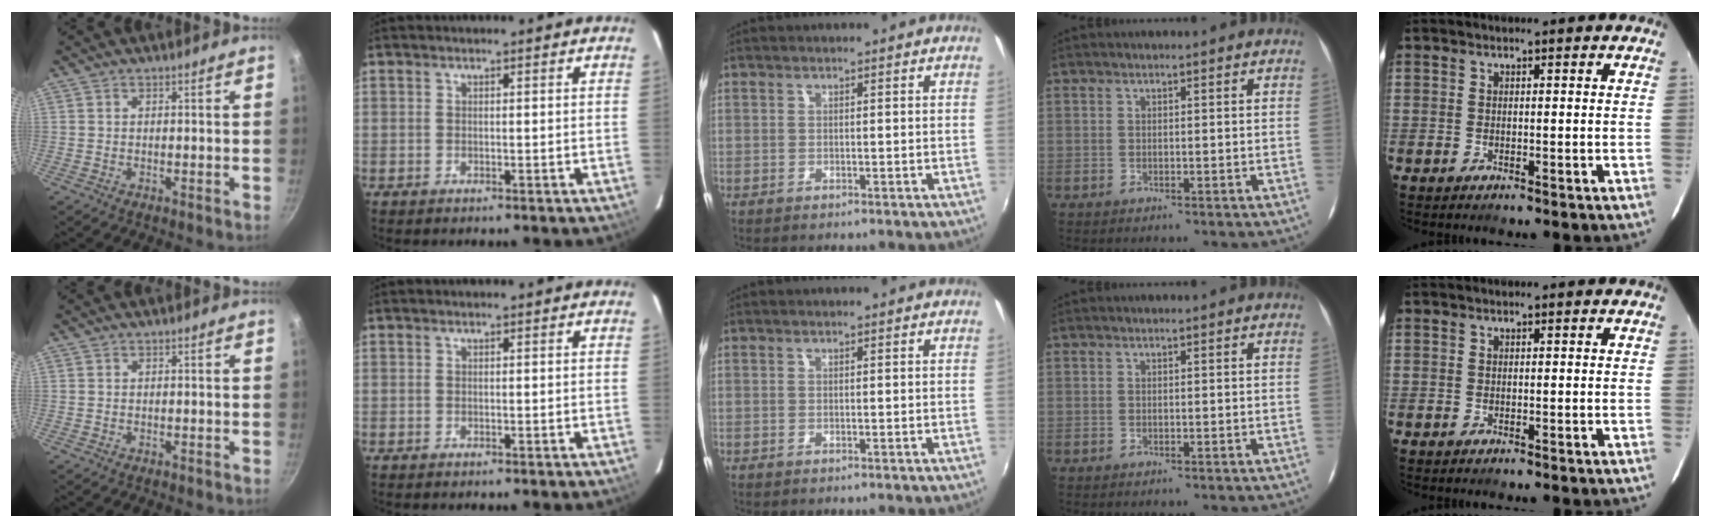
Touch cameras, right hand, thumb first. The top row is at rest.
{}